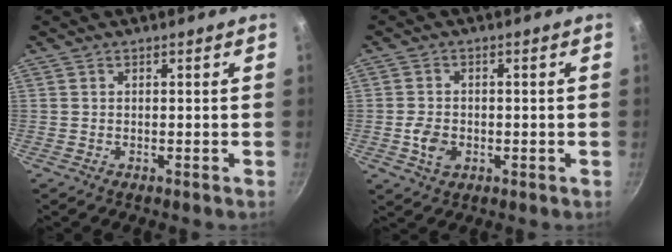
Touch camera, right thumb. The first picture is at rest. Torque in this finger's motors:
{"motor_torque": [0.73, 0.81, 0.29, 0.39, 0.03]}